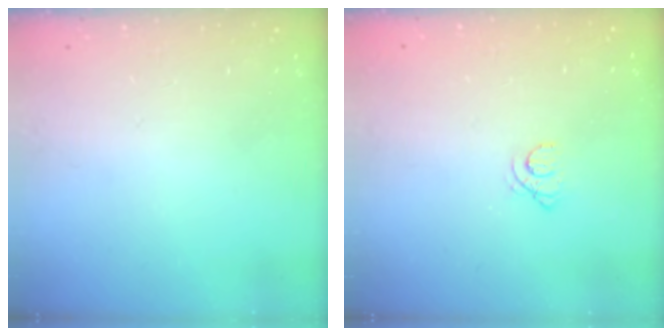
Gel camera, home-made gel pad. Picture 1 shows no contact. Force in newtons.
{"total": 1.6, "press": 1.6, "slide": 0.2}